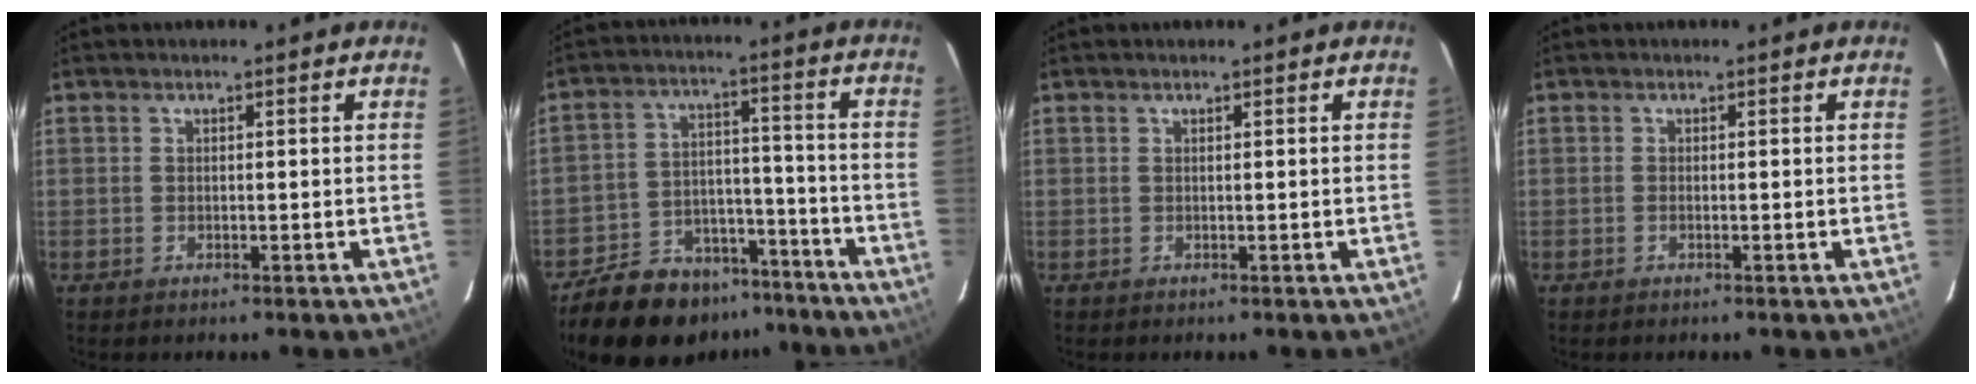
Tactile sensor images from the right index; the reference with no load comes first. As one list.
[{"total": 18.5, "force": [-14.5, 9.3, 6.5], "torque": [-0.148, 0.037, -0.203]}, {"total": 0.0}, {"total": 0.6, "force": [-0.2, 0.1, 0.5], "torque": [-0.011, 0.000, -0.006]}]